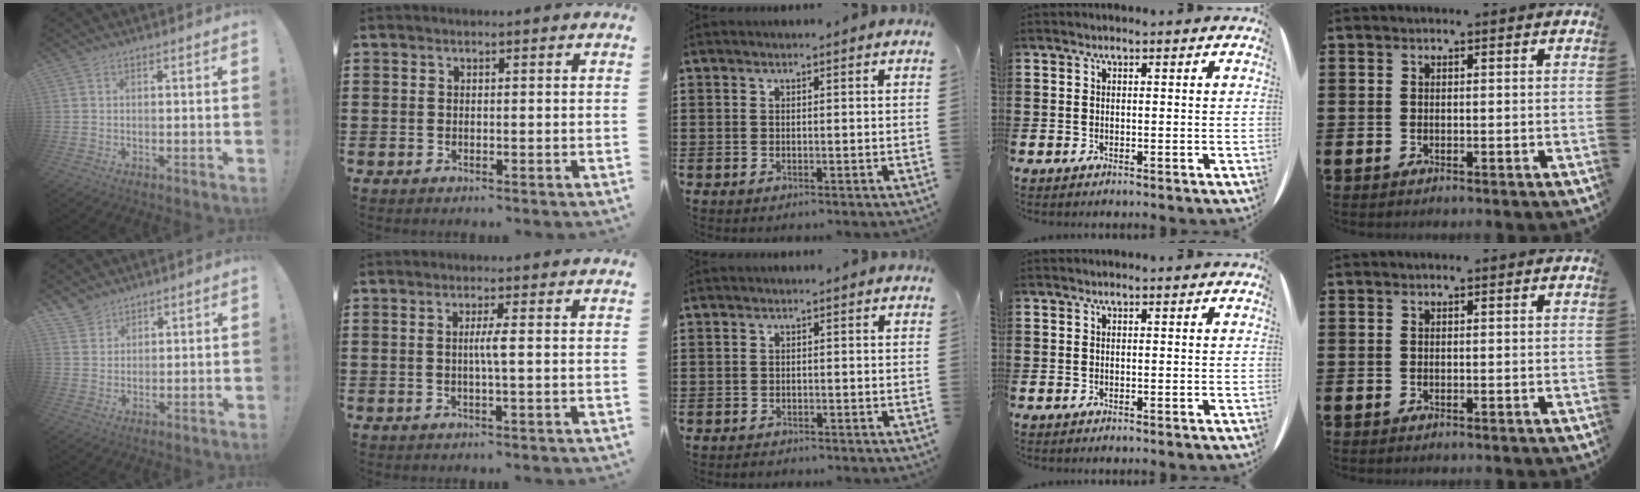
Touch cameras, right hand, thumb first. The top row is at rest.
{"thumb": {"total": 4.1, "force": [3.5, 2.1, 0.4], "torque": [-0.006, -0.024, 0.067]}, "index": {"total": 2.4, "force": [0.0, -0.2, 2.4], "torque": [-0.045, -0.005, -0.004]}, "middle": {"total": 0.7, "force": [-0.7, 0.3, 0.0], "torque": [-0.002, 0.001, -0.015]}}